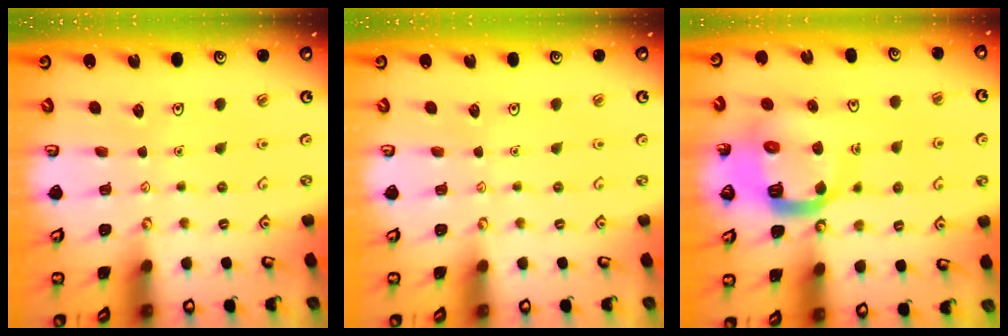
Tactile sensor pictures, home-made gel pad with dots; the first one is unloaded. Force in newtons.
{"total": 0.0}
{"total": 15.0, "press": 14.9, "slide": 1.7}